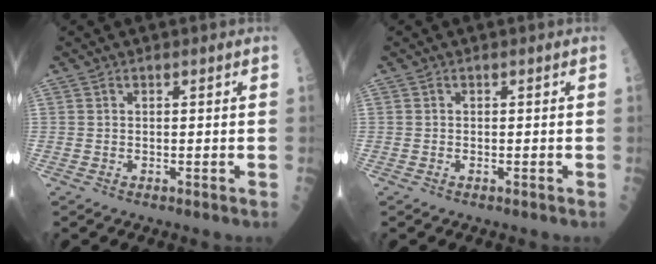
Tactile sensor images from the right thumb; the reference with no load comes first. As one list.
[{"total": 0.0}]